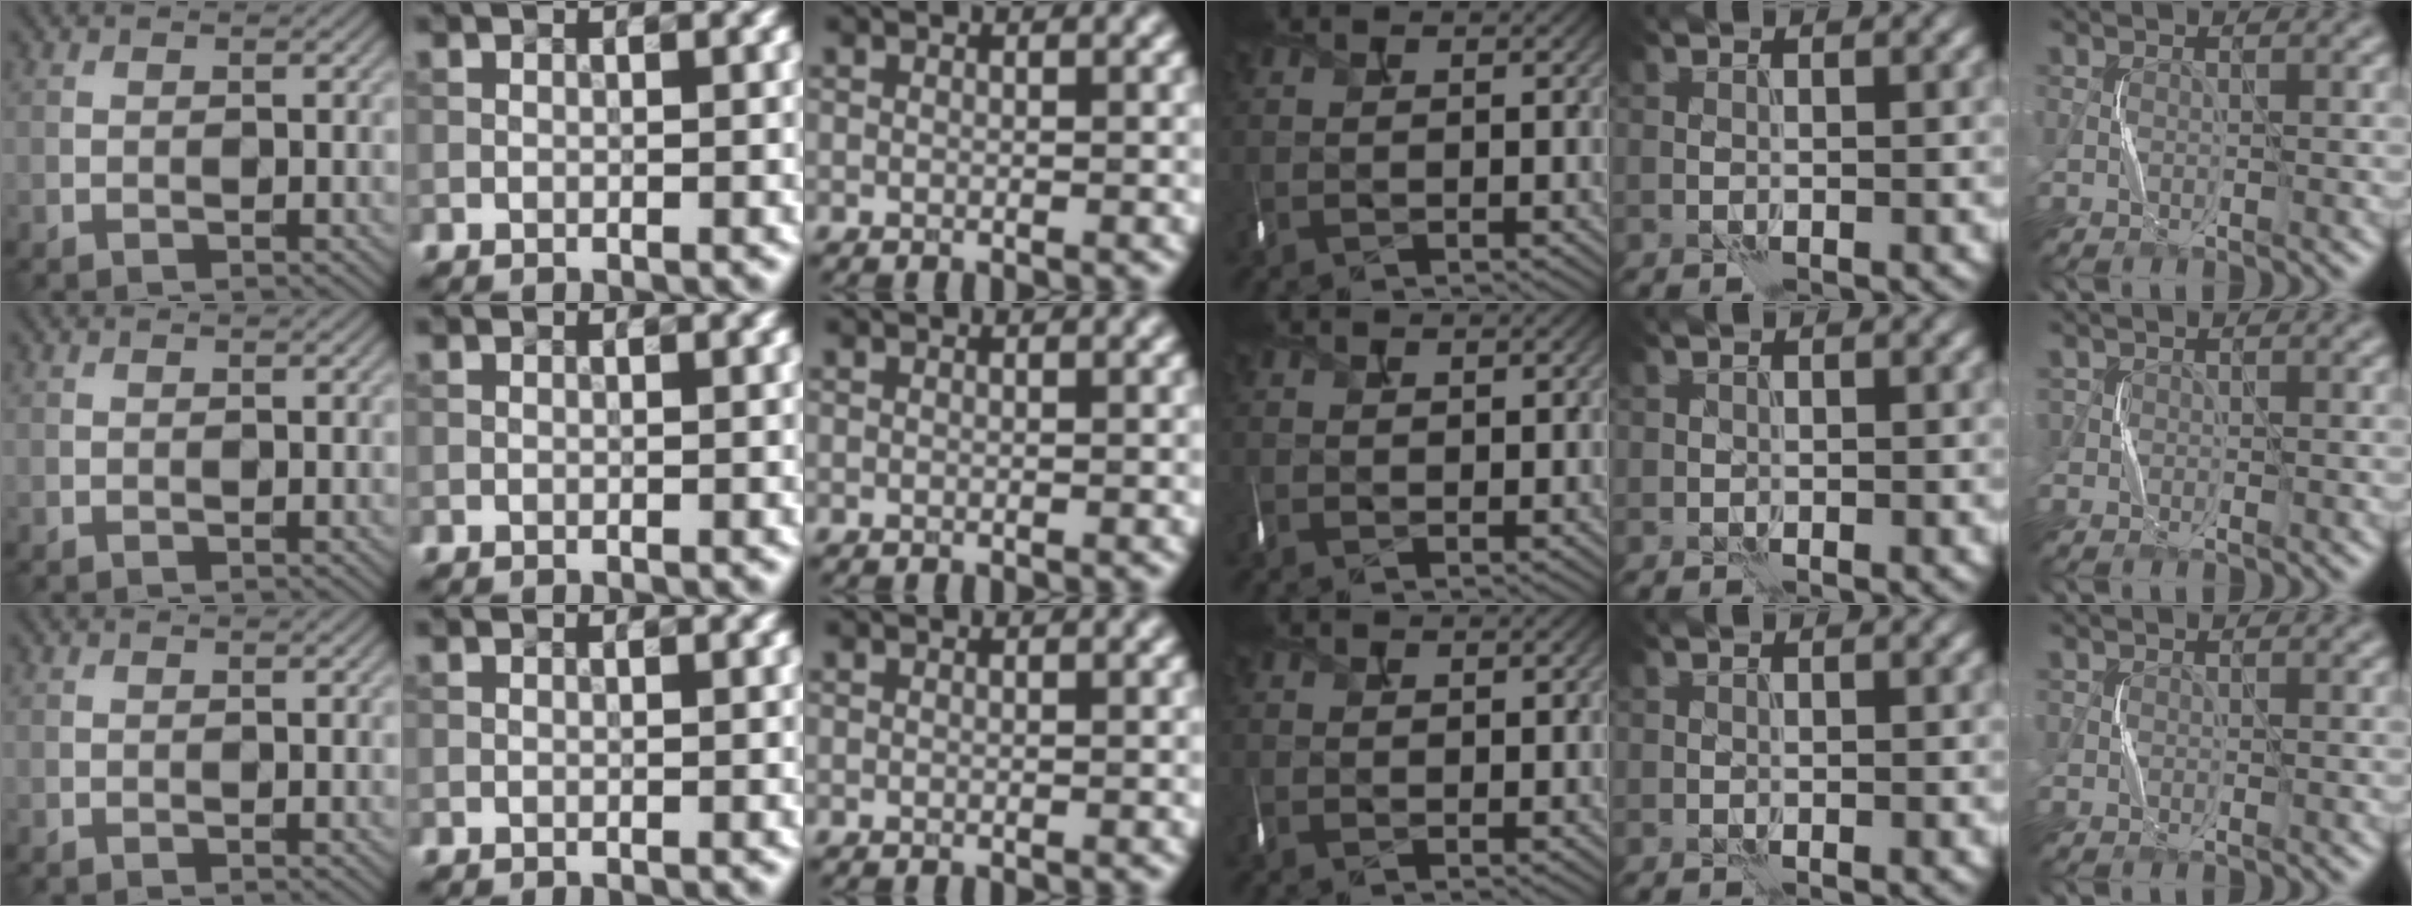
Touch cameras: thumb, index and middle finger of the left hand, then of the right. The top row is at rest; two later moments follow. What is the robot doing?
{"motion": "shake", "object": "tambourine"}